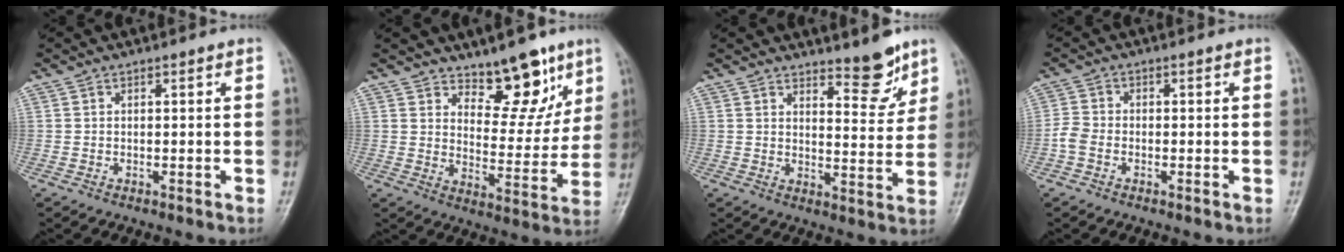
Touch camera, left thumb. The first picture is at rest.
{"total": 11.6, "force": [8.0, 5.6, 6.2], "torque": [-0.042, -0.059, 0.129]}
{"total": 7.0, "force": [5.5, 2.2, 3.7], "torque": [-0.030, -0.049, 0.082]}
{"total": 3.0, "force": [-1.3, 2.2, 1.7], "torque": [-0.037, 0.004, -0.033]}